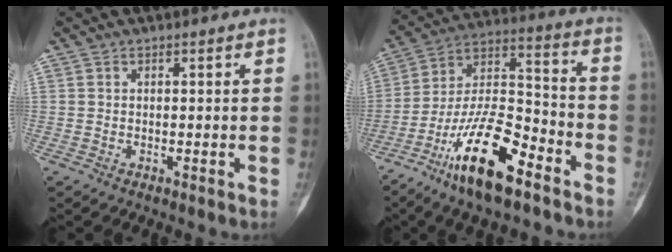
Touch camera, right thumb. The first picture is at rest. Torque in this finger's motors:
{"motor_torque": [0.28, 0.26, 1.61, -1.17, 0.19]}